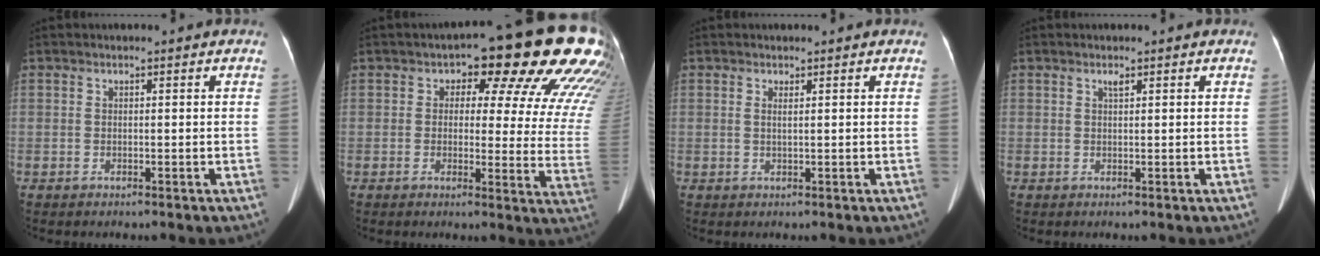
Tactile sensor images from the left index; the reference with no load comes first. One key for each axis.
{"total": 19.2, "fx": 11.5, "fy": 6.6, "fz": 13.8, "tx": -0.162, "ty": 0.004, "tz": 0.114}
{"total": 0.9, "fx": 0.4, "fy": 0.1, "fz": 0.8, "tx": -0.020, "ty": 0.001, "tz": 0.009}
{"total": 0.9, "fx": 0.6, "fy": 0.1, "fz": 0.7, "tx": -0.014, "ty": 0.002, "tz": 0.011}